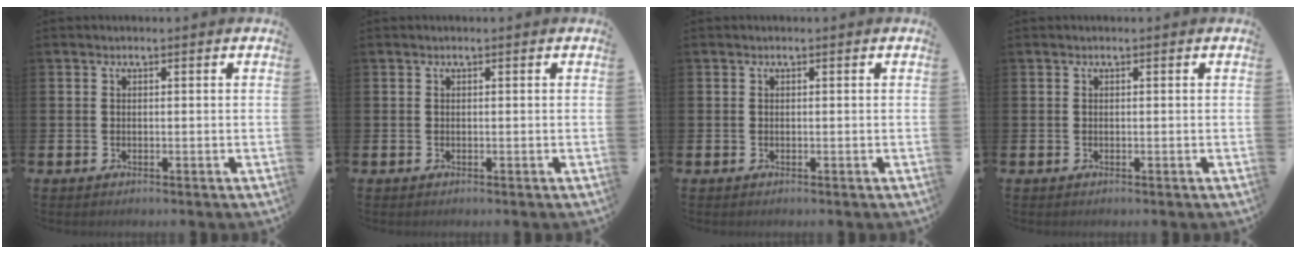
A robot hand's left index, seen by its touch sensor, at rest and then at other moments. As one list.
[{"total": 0.0}, {"total": 0.0}, {"total": 0.0}]